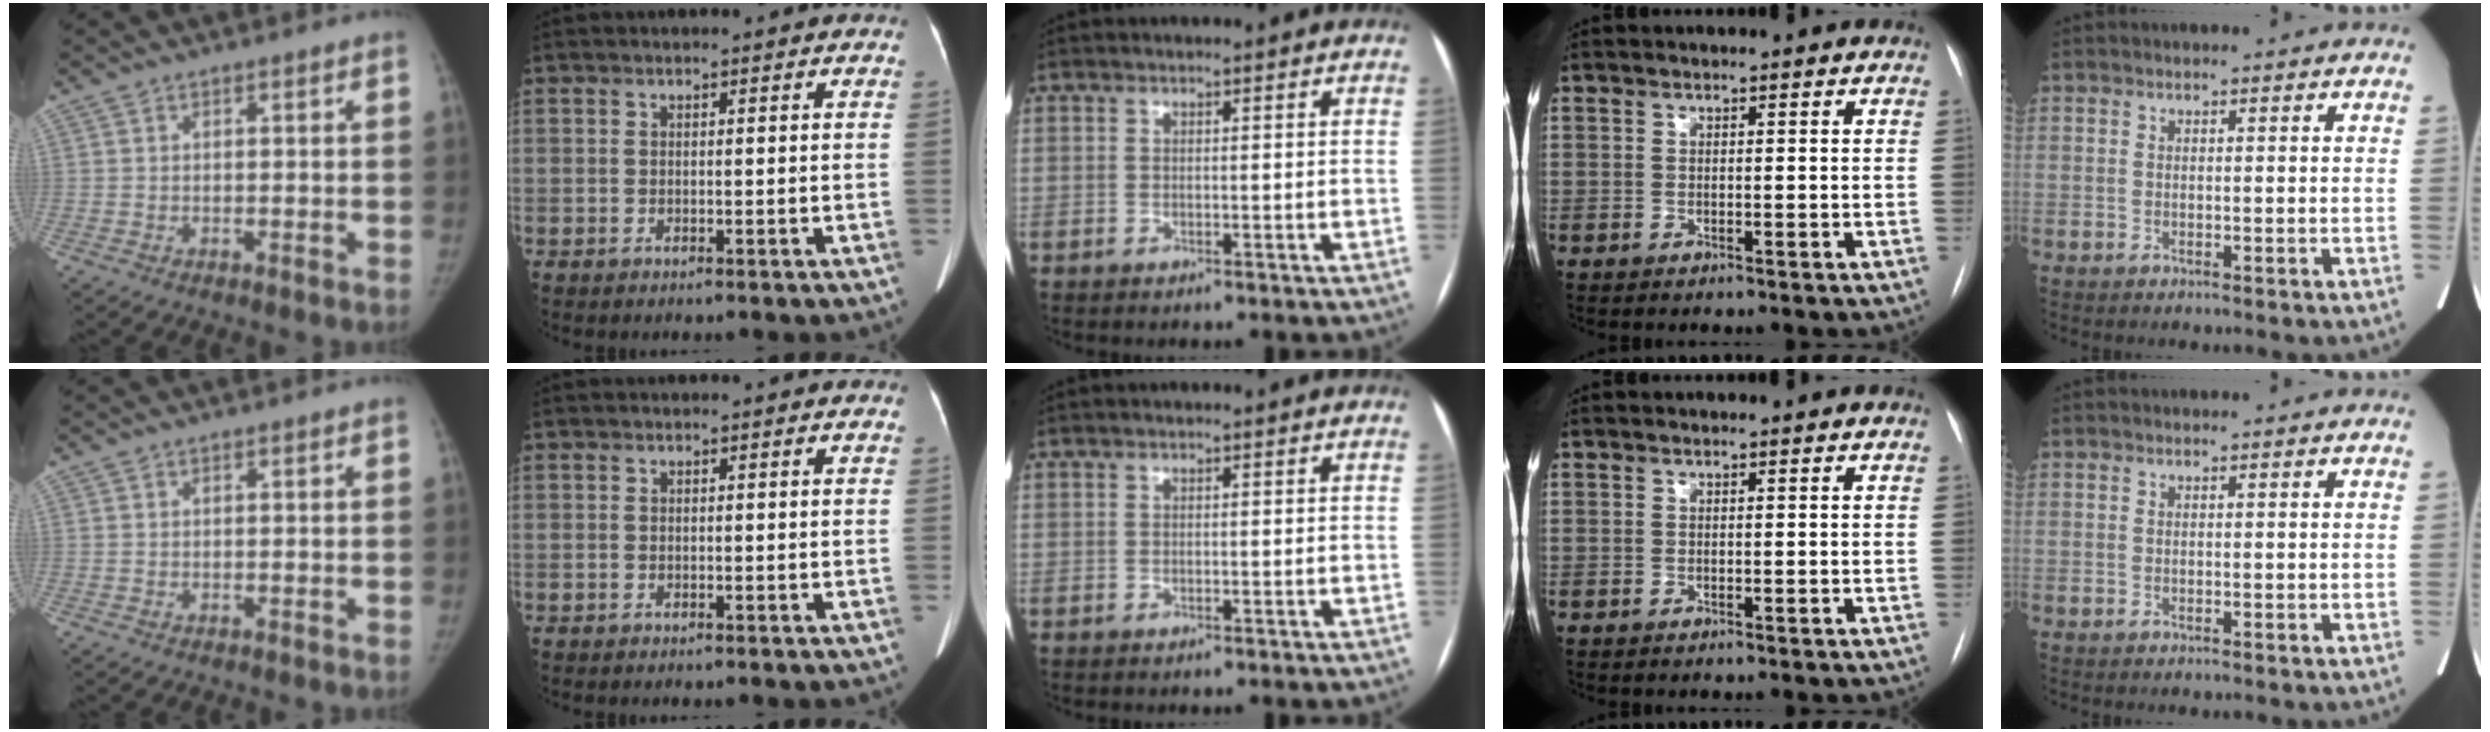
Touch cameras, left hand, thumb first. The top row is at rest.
{}